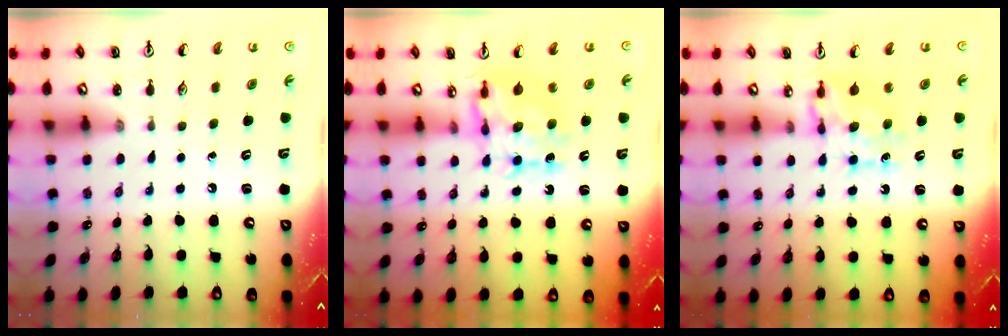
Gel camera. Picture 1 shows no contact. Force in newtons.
{"total": 9.0, "press": 9.0, "slide": 0.6}
{"total": 7.6, "press": 7.6, "slide": 0.7}